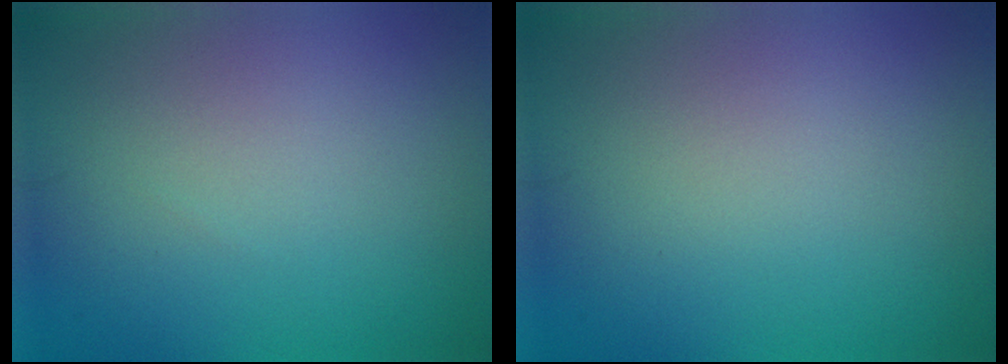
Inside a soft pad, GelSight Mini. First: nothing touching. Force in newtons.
{"total": 0.0}